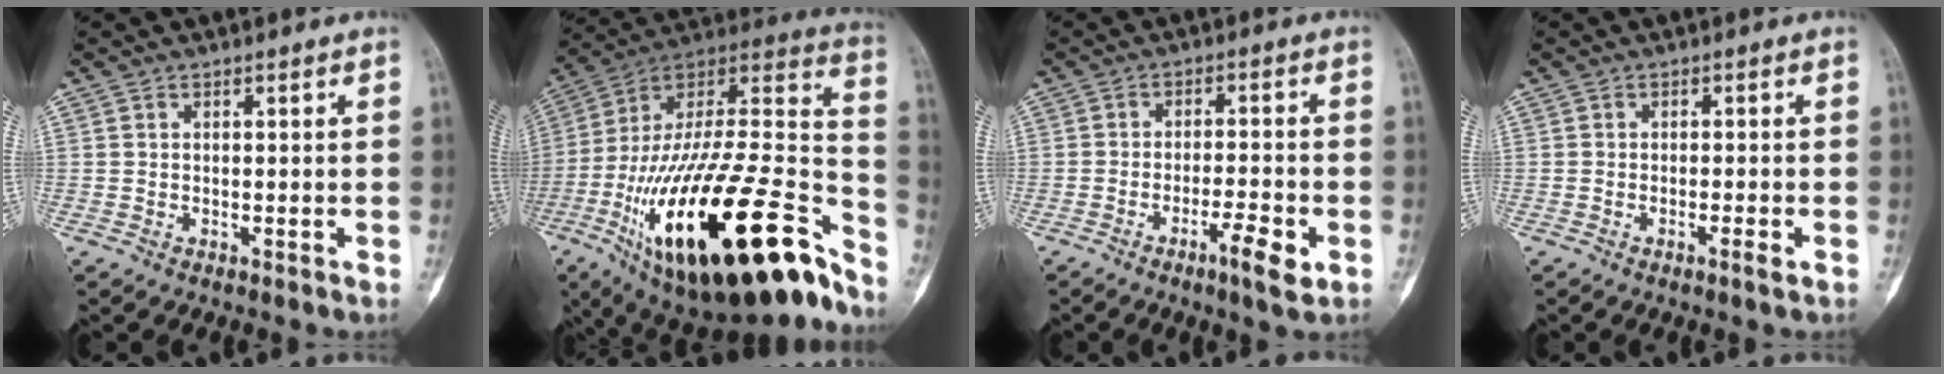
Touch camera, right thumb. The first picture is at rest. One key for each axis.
{"total": 41.5, "fx": -20.6, "fy": 14.7, "fz": 32.8, "tx": -0.504, "ty": 0.065, "tz": -0.331}
{"total": 6.2, "fx": -2.9, "fy": 1.0, "fz": 5.3, "tx": -0.089, "ty": 0.013, "tz": -0.047}
{"total": 1.7, "fx": -0.9, "fy": 0.1, "fz": 1.5, "tx": -0.027, "ty": 0.002, "tz": -0.018}